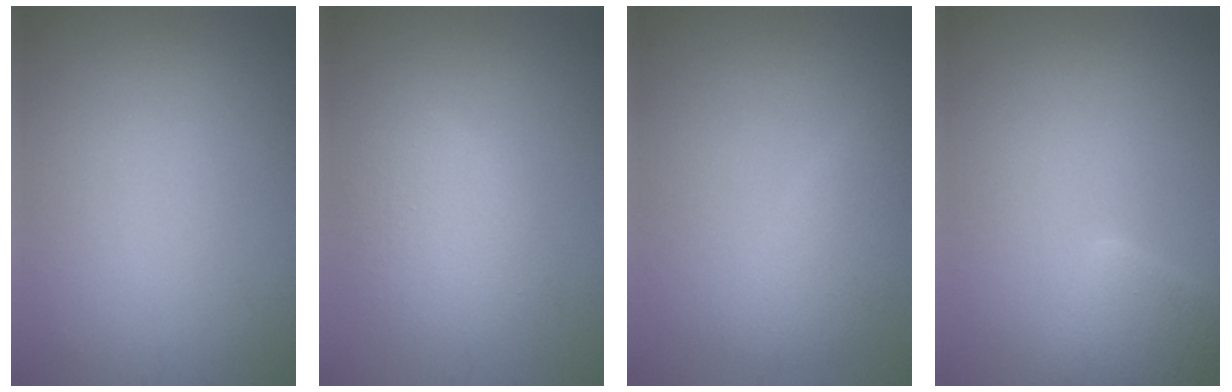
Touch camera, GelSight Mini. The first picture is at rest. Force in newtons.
{"total": 3.0, "press": 3.0, "slide": 0.2}
{"total": 2.5, "press": 2.5, "slide": 0.2}
{"total": 4.2, "press": 4.2, "slide": 0.4}